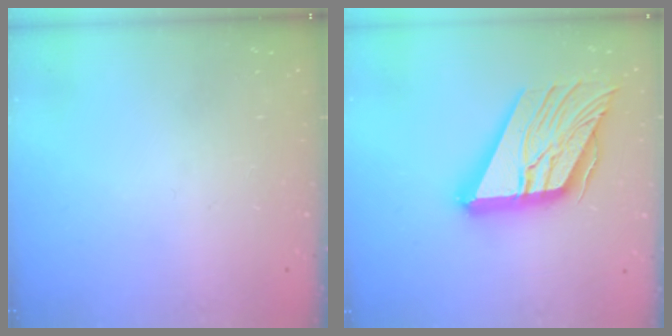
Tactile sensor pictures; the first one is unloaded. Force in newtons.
{"total": 23.2, "press": 23.0, "slide": 2.7}